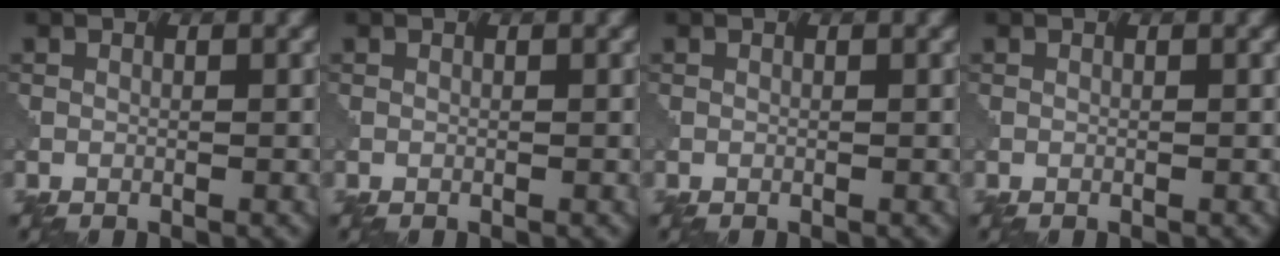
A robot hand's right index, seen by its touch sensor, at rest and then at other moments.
{"total": 0.0}
{"total": 0.0}
{"total": 0.0}